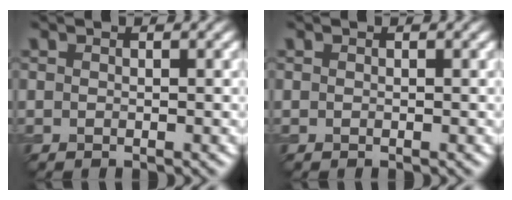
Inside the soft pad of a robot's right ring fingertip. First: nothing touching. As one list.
[{"total": 0.0}]